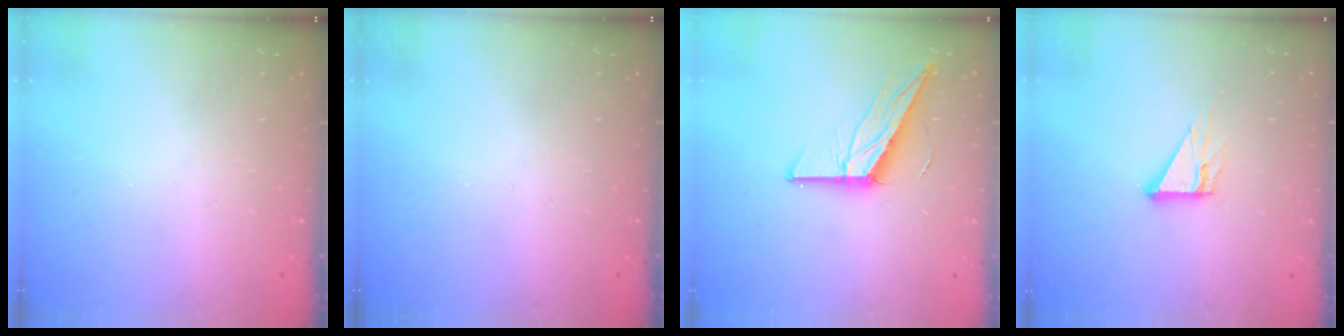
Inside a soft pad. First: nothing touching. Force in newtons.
{"total": 0.0}
{"total": 13.3, "press": 13.3, "slide": 0.7}
{"total": 5.5, "press": 5.5, "slide": 0.3}